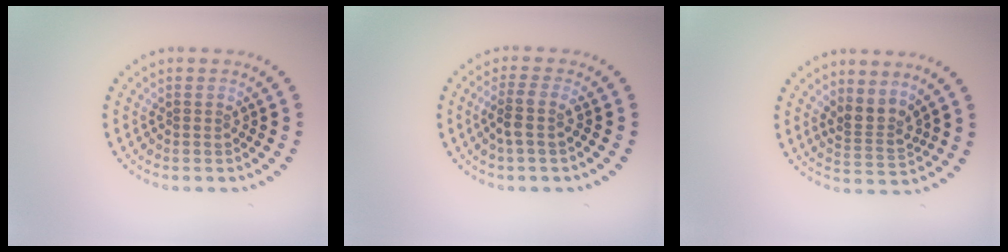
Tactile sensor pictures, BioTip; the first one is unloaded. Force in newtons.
{"total": 2.2, "press": 1.8, "slide": 1.2}
{"total": 2.5, "press": 1.8, "slide": 1.7}